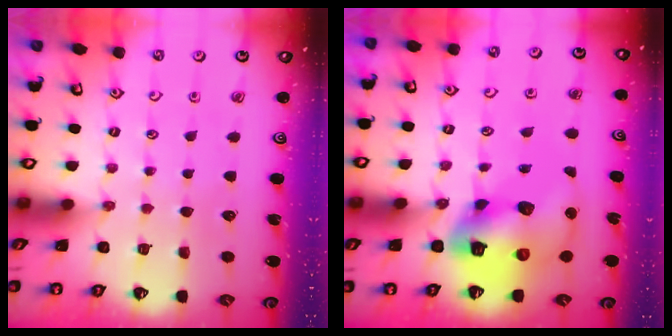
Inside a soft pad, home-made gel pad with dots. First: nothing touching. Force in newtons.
{"total": 15.9, "press": 15.7, "slide": 2.4}